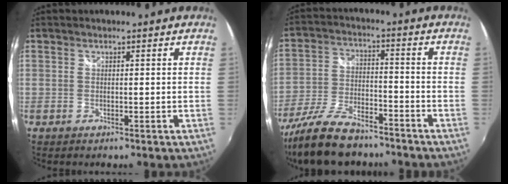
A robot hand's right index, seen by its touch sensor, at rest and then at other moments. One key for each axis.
{"total": 16.0, "fx": -12.7, "fy": 5.5, "fz": 8.0, "tx": -0.179, "ty": -0.028, "tz": -0.228}